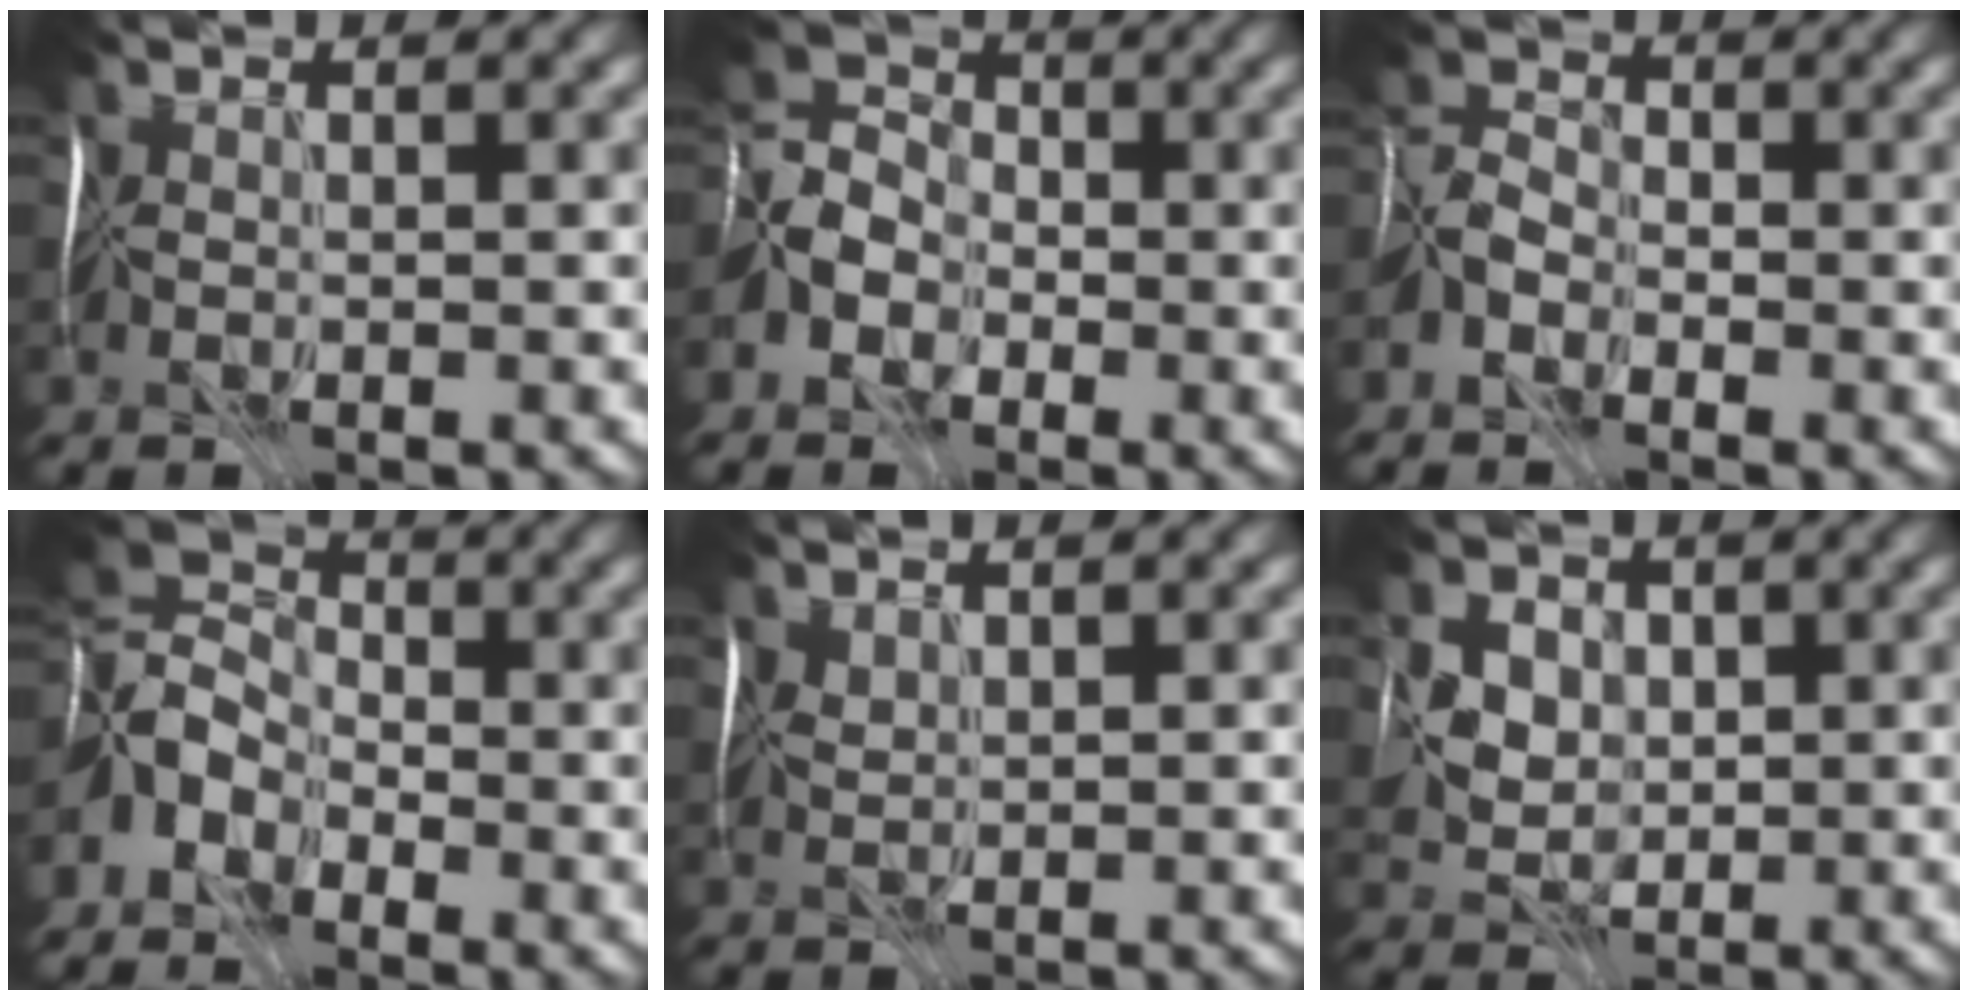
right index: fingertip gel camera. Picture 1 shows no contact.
{"total": 3.2, "force": [-1.6, 2.5, 1.0], "torque": [-0.016, 0.014, -0.042]}
{"total": 1.5, "force": [-1.4, 0.4, -0.2], "torque": [0.005, 0.011, -0.033]}
{"total": 3.6, "force": [-2.5, 2.3, 1.3], "torque": [-0.025, 0.012, -0.065]}
{"total": 1.5, "force": [1.4, -0.2, -0.3], "torque": [0.001, 0.005, 0.036]}
{"total": 3.5, "force": [1.5, 2.9, 1.3], "torque": [-0.012, 0.016, 0.028]}